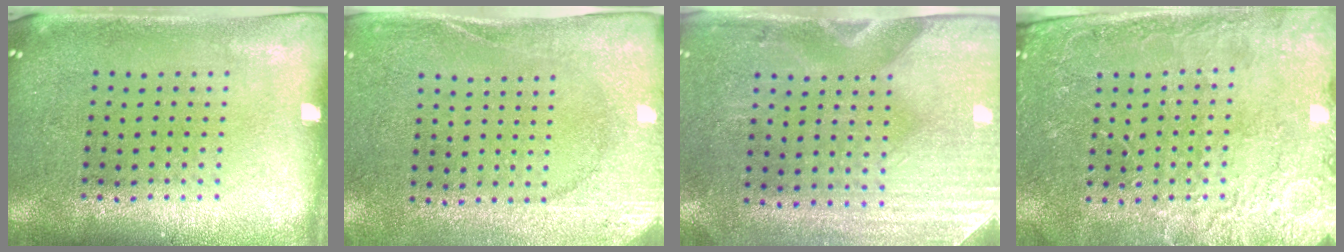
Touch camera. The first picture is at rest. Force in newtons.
{"total": 2.6, "press": 2.4, "slide": 1.0}
{"total": 2.9, "press": 2.5, "slide": 1.5}
{"total": 2.8, "press": 2.8, "slide": 0.2}